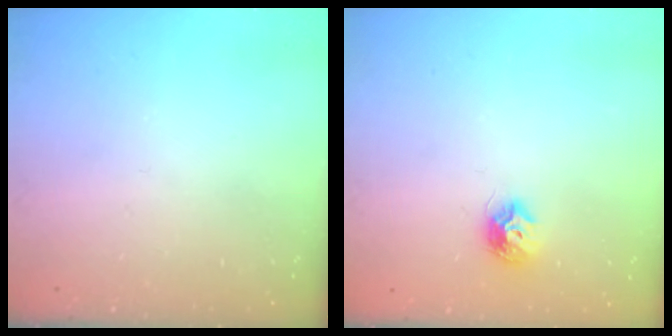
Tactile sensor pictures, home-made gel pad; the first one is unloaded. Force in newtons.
{"total": 8.0, "press": 8.0, "slide": 0.5}